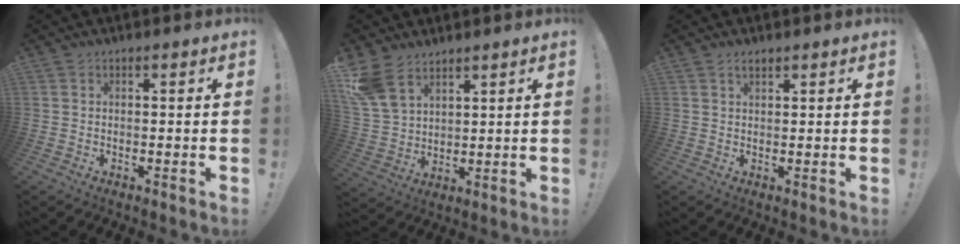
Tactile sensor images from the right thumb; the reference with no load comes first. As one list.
[{"total": 11.1, "force": [7.7, 6.3, 4.8], "torque": [-0.097, -0.040, 0.154]}, {"total": 1.5, "force": [1.1, 0.5, 0.8], "torque": [-0.015, 0.000, 0.021]}]